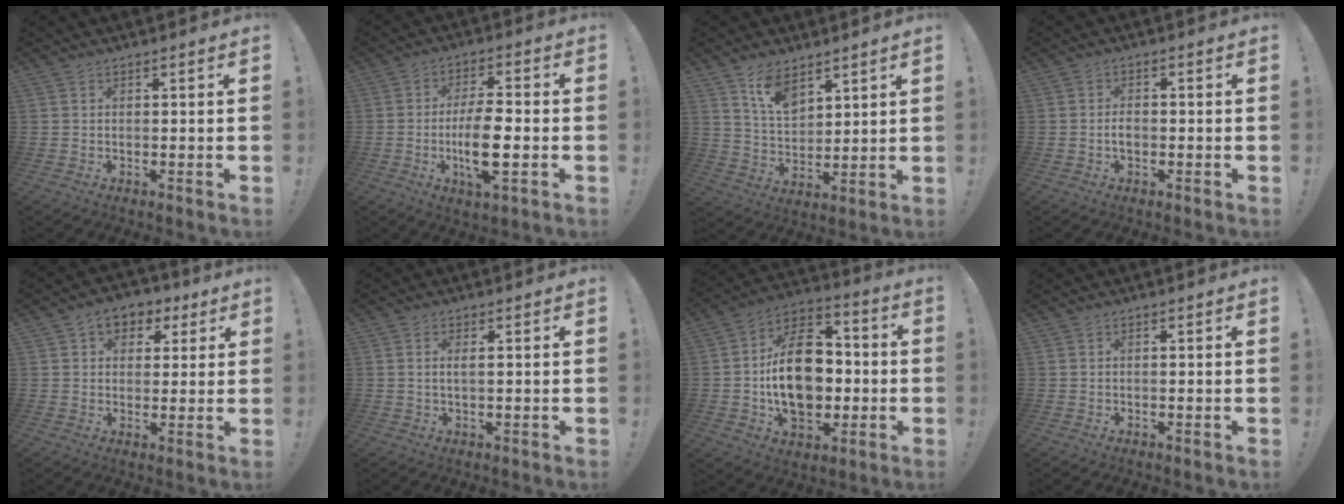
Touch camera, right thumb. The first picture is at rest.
{"total": 11.2, "force": [-2.5, 3.4, 10.4], "torque": [-0.197, -0.001, -0.051]}
{"total": 9.9, "force": [7.1, 5.0, 4.6], "torque": [-0.091, -0.038, 0.137]}
{"total": 2.3, "force": [-0.7, 1.4, 1.7], "torque": [-0.029, 0.008, -0.012]}
{"total": 7.1, "force": [2.6, 5.6, 3.4], "torque": [-0.046, -0.002, 0.050]}
{"total": 2.0, "force": [0.4, 0.5, 1.9], "torque": [-0.027, -0.001, 0.004]}
{"total": 21.3, "force": [-1.6, 14.4, 15.5], "torque": [-0.258, 0.016, -0.020]}
{"total": 0.0}